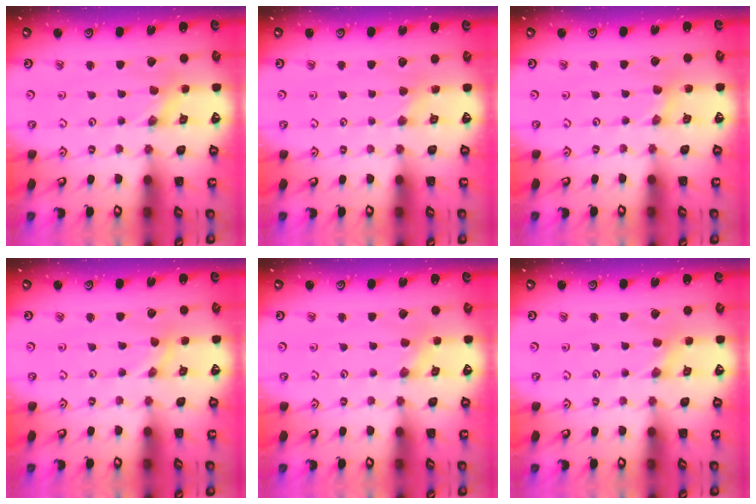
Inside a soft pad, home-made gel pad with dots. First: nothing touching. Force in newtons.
{"total": 2.5, "press": 2.4, "slide": 0.4}
{"total": 1.7, "press": 1.7, "slide": 0.3}
{"total": 0.0}
{"total": 0.5, "press": 0.5, "slide": 0.1}
{"total": 1.1, "press": 1.1, "slide": 0.2}